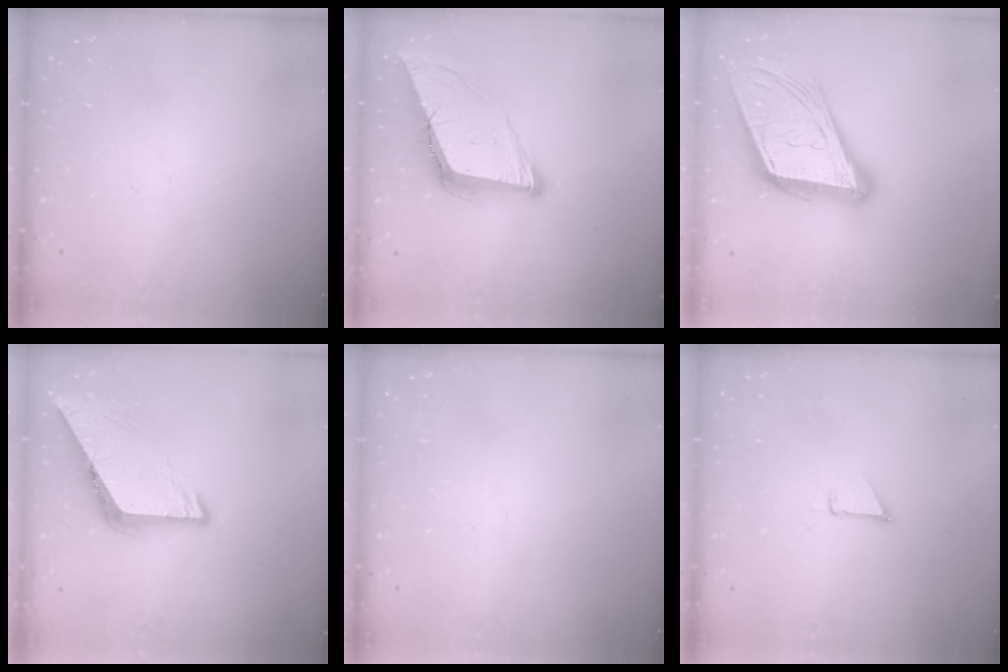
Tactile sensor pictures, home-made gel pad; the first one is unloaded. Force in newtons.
{"total": 11.8, "press": 11.2, "slide": 3.8}
{"total": 22.1, "press": 21.7, "slide": 4.6}
{"total": 7.0, "press": 7.0, "slide": 0.5}
{"total": 0.0}
{"total": 1.9, "press": 1.9, "slide": 0.0}